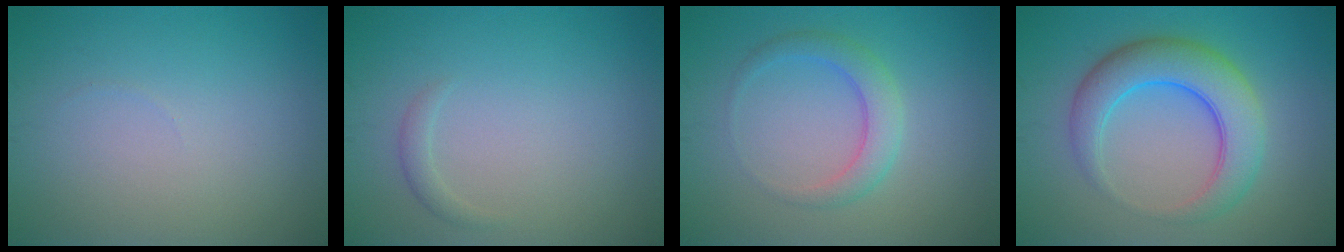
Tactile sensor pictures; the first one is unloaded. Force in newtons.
{"total": 0.9, "press": 0.9, "slide": 0.1}
{"total": 2.8, "press": 2.8, "slide": 0.1}
{"total": 6.3, "press": 6.3, "slide": 0.1}